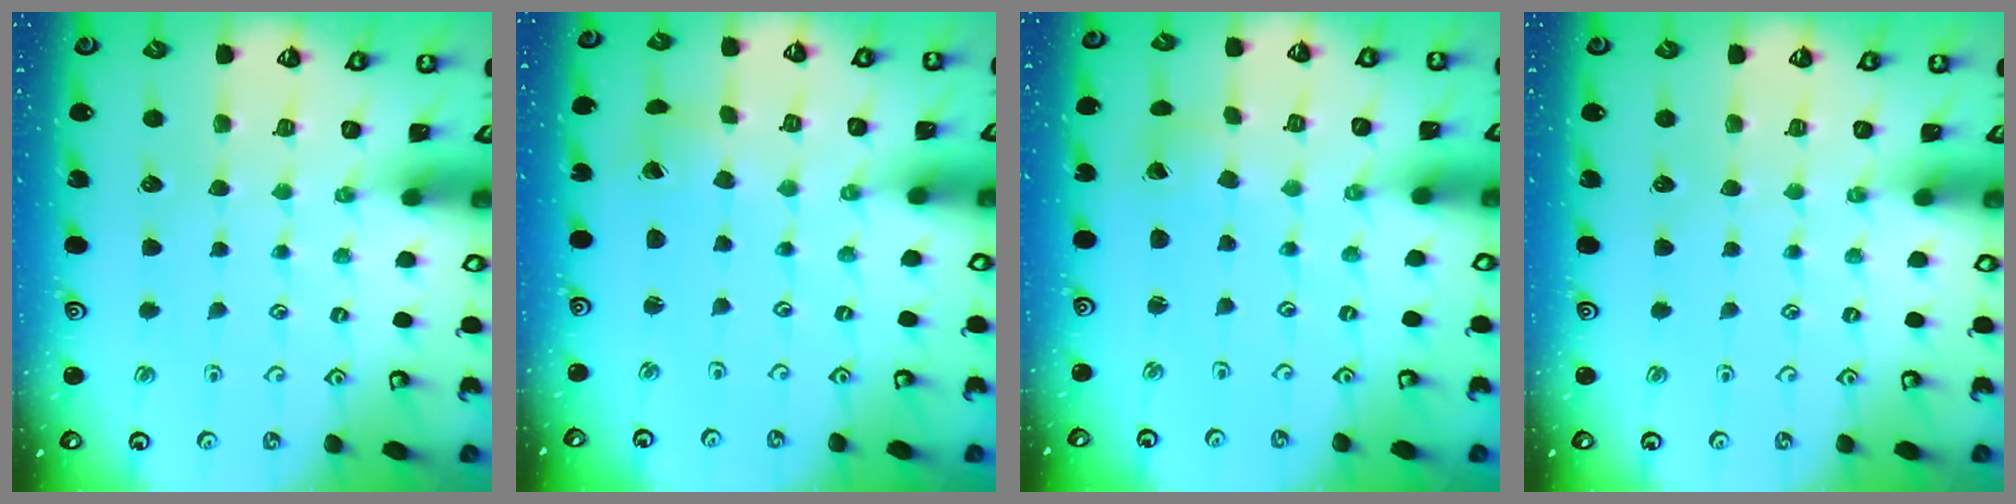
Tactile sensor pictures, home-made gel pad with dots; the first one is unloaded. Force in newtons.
{"total": 1.4, "press": 1.4, "slide": 0.3}
{"total": 2.0, "press": 2.0, "slide": 0.2}
{"total": 0.0}